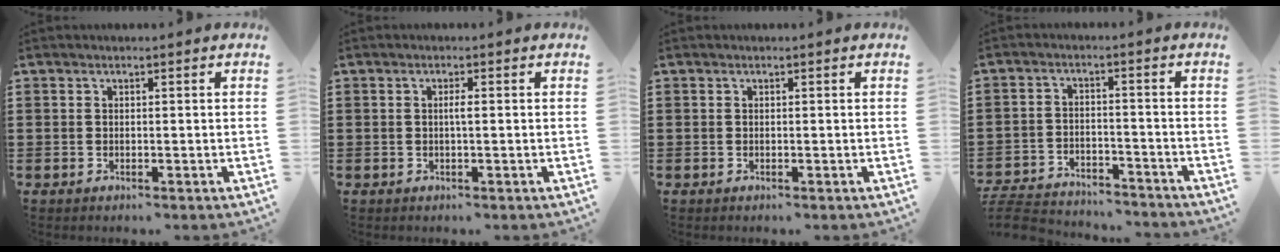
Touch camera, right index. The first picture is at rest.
{"total": 1.3, "force": [0.0, 0.1, 1.3], "torque": [-0.025, 0.000, -0.001]}
{"total": 0.0}
{"total": 5.2, "force": [-5.1, 0.7, 0.8], "torque": [-0.026, 0.002, -0.107]}